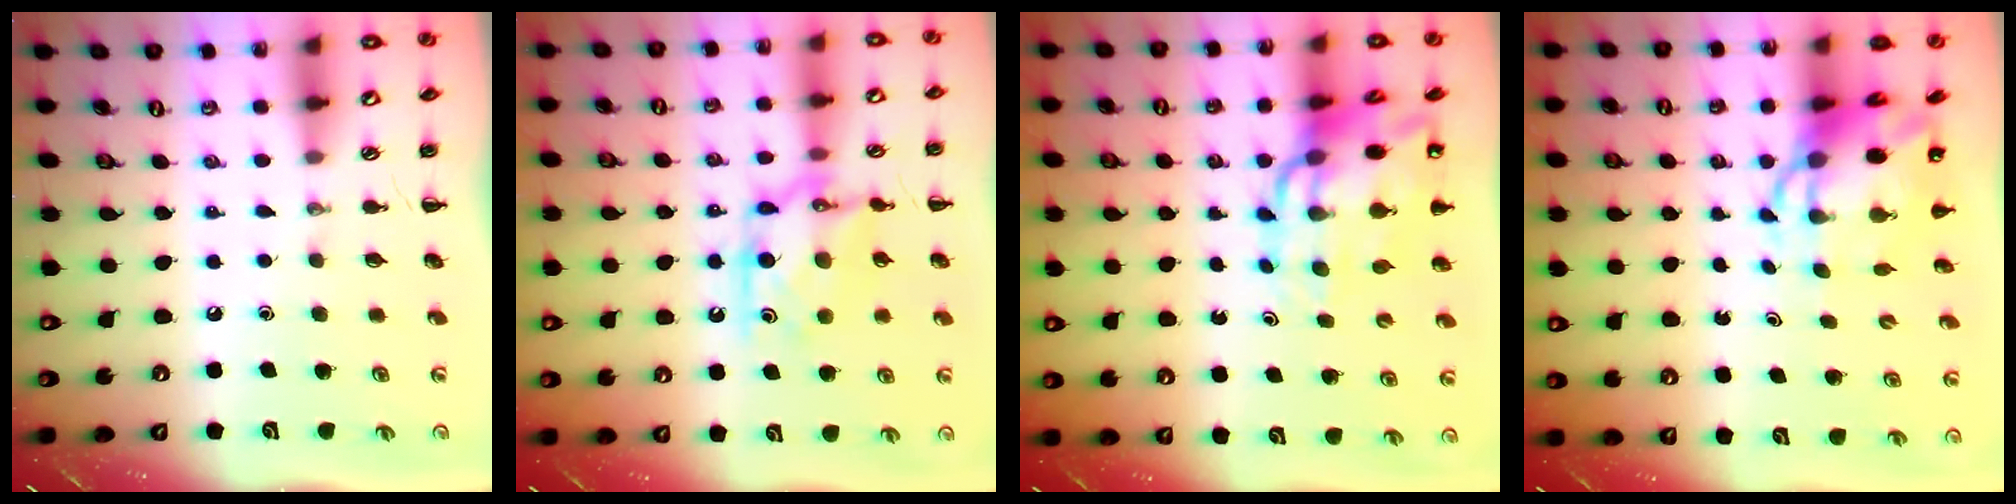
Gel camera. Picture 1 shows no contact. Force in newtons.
{"total": 11.9, "press": 11.9, "slide": 0.5}
{"total": 15.0, "press": 14.4, "slide": 4.1}
{"total": 7.5, "press": 7.2, "slide": 2.0}